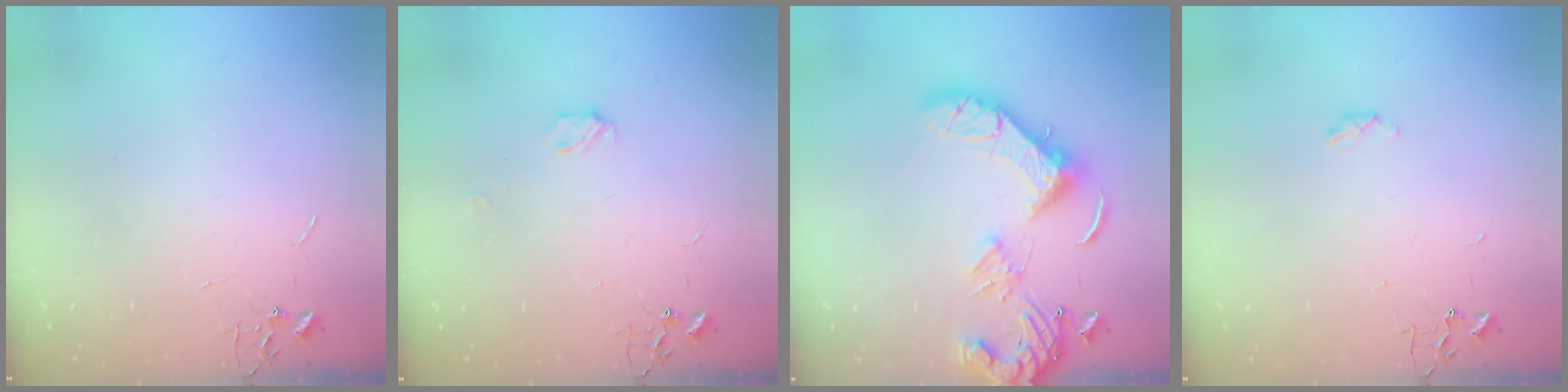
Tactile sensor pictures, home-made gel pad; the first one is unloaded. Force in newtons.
{"total": 3.9, "press": 3.8, "slide": 0.6}
{"total": 16.8, "press": 16.6, "slide": 2.0}
{"total": 3.7, "press": 3.7, "slide": 0.5}